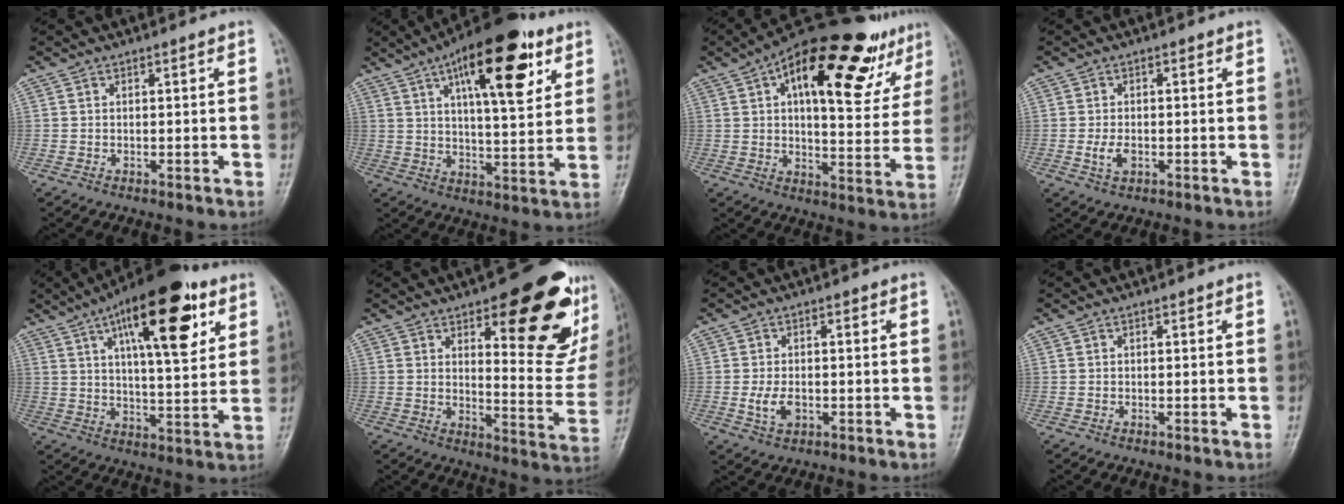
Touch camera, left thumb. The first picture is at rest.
{"total": 19.5, "force": [9.2, 7.1, 15.7], "torque": [-0.207, -0.026, 0.137]}
{"total": 25.8, "force": [13.5, 10.7, 19.1], "torque": [-0.236, -0.010, 0.195]}
{"total": 3.2, "force": [-0.6, 2.0, 2.4], "torque": [-0.043, -0.002, -0.012]}
{"total": 20.3, "force": [9.3, 7.2, 16.6], "torque": [-0.225, -0.024, 0.141]}
{"total": 22.6, "force": [11.3, 7.9, 18.0], "torque": [-0.179, -0.059, 0.154]}
{"total": 4.2, "force": [-0.8, 2.7, 3.1], "torque": [-0.056, -0.002, -0.014]}
{"total": 0.0}